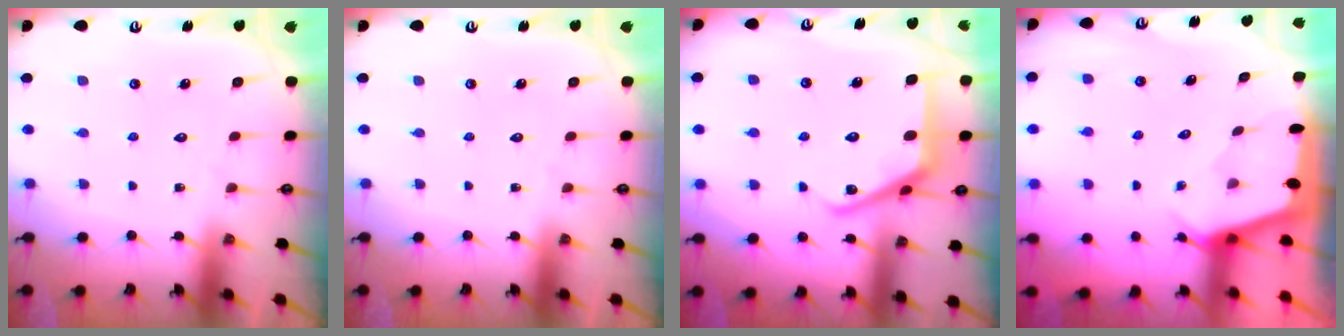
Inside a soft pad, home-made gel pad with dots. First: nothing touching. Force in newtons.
{"total": 0.0}
{"total": 10.5, "press": 10.5, "slide": 0.3}
{"total": 2.2, "press": 2.2, "slide": 0.3}